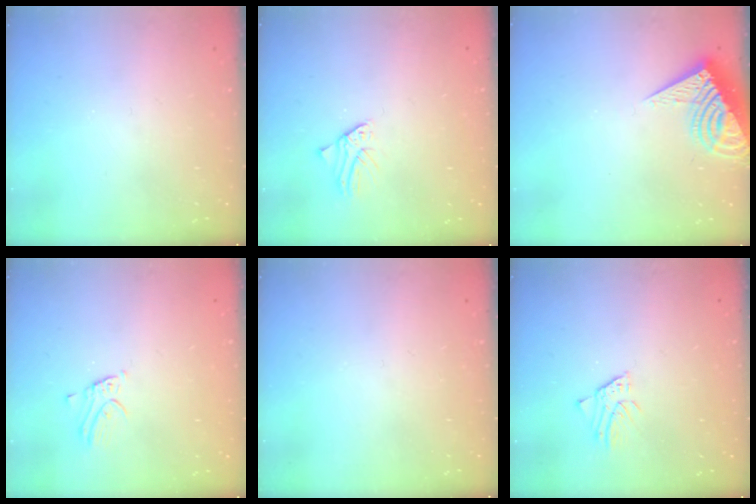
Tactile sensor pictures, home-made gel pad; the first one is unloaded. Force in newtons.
{"total": 1.1, "press": 1.1, "slide": 0.1}
{"total": 13.2, "press": 13.1, "slide": 1.8}
{"total": 2.2, "press": 2.2, "slide": 0.1}
{"total": 0.0}
{"total": 1.1, "press": 1.1, "slide": 0.0}